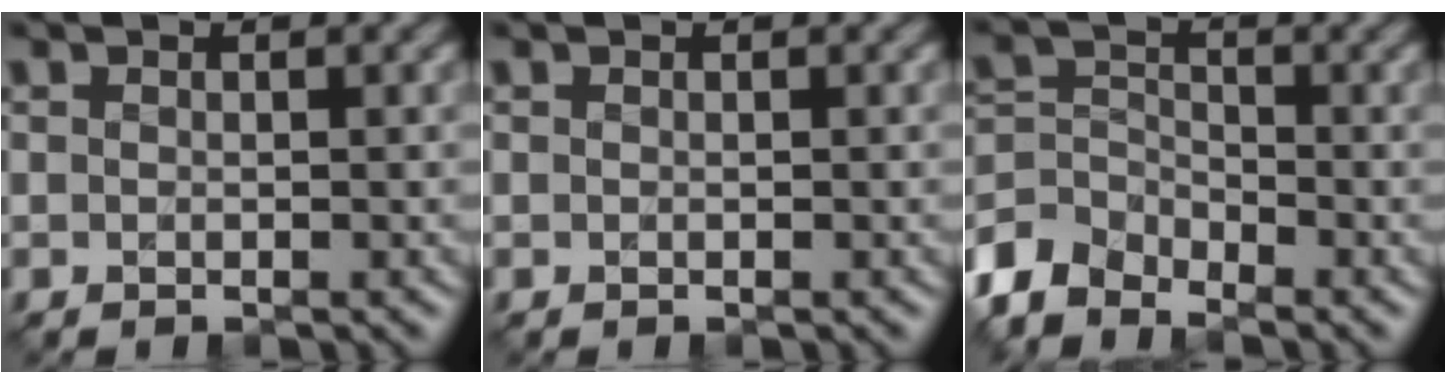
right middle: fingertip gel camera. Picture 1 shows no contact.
{"total": 0.0}
{"total": 4.6, "force": [-3.9, 2.2, 1.4], "torque": [-0.032, -0.003, -0.091]}